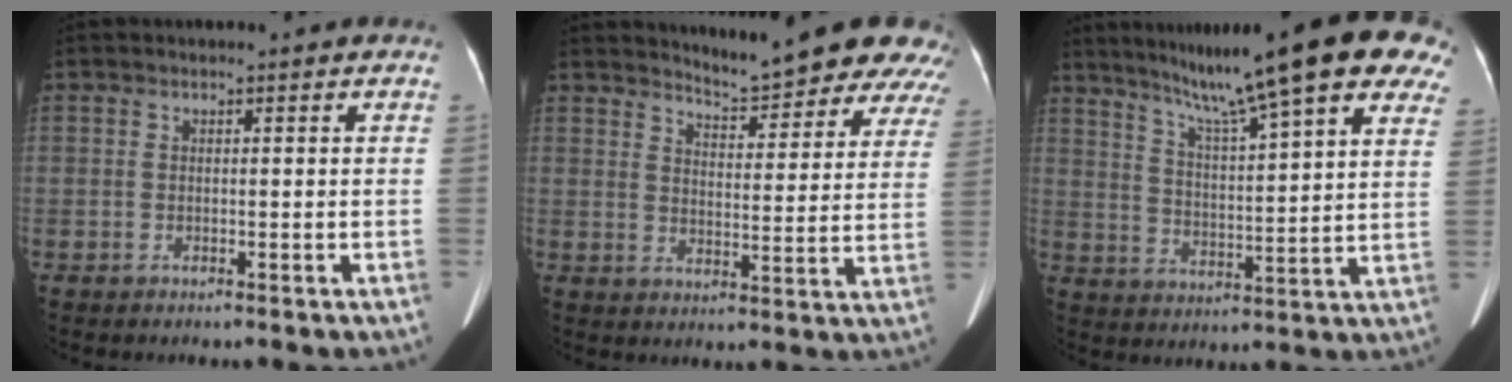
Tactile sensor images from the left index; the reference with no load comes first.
{"total": 14.1, "force": [13.4, 1.9, 3.7], "torque": [-0.030, -0.042, 0.151]}
{"total": 23.6, "force": [17.1, 1.9, 16.1], "torque": [-0.250, 0.018, 0.234]}